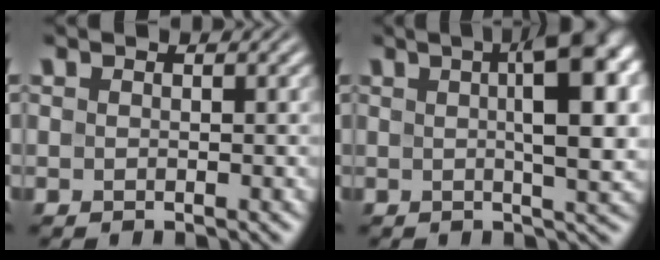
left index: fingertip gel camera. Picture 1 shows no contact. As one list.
[{"total": 9.0, "force": [2.1, 2.4, 8.4], "torque": [-0.105, 0.013, 0.029]}]